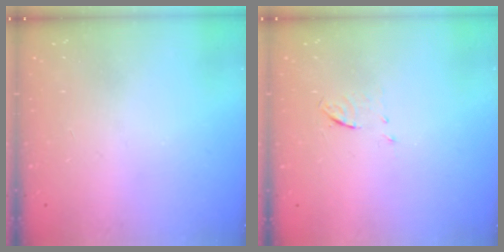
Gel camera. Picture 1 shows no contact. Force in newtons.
{"total": 3.9, "press": 3.6, "slide": 1.4}